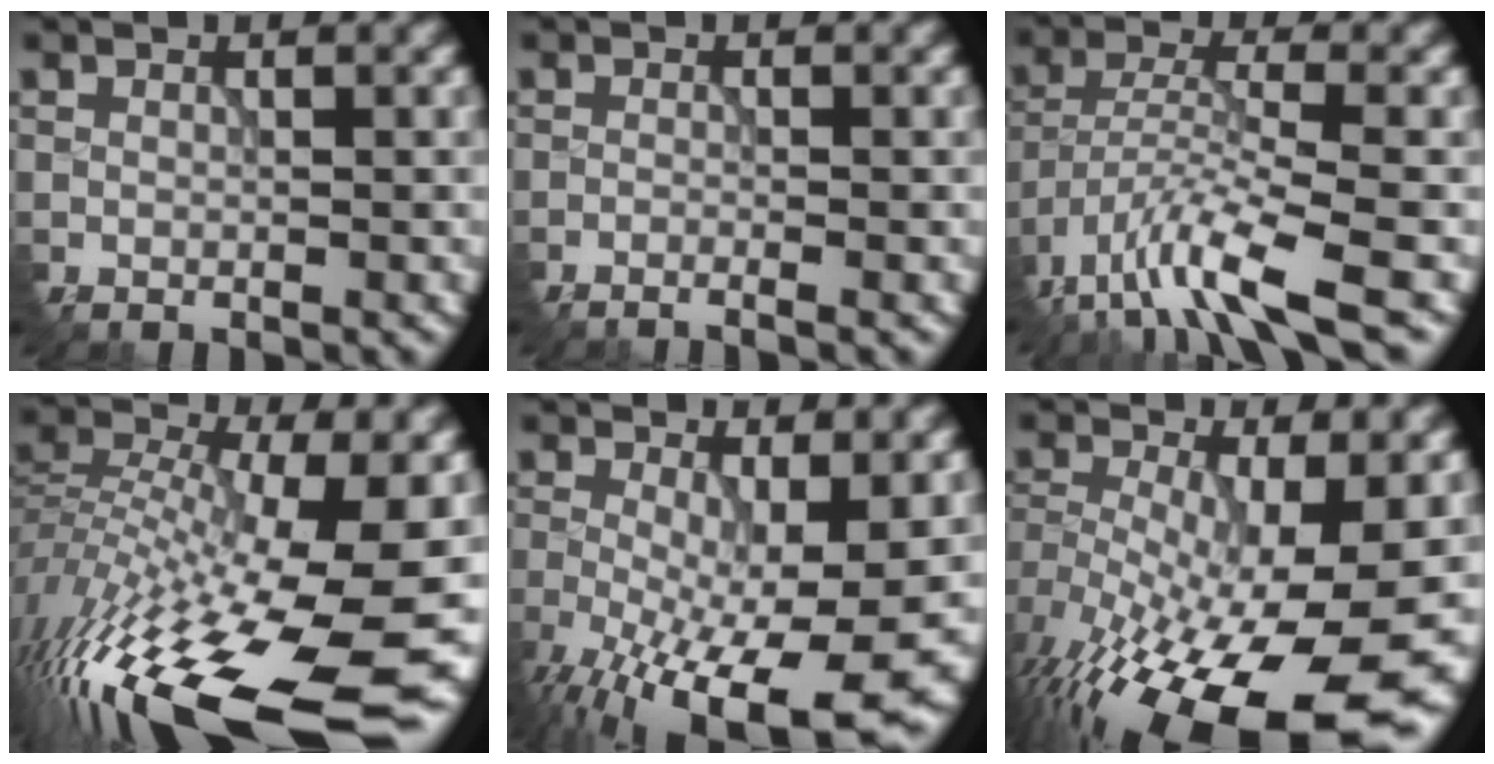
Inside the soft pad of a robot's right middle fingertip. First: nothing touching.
{"total": 1.8, "force": [-1.3, 0.3, 1.2], "torque": [-0.025, -0.004, -0.023]}
{"total": 7.6, "force": [-5.3, 1.4, 5.2], "torque": [-0.104, -0.004, -0.103]}
{"total": 17.6, "force": [-8.6, 6.3, 14.0], "torque": [-0.288, -0.017, -0.146]}
{"total": 14.5, "force": [-5.6, 6.0, 11.9], "torque": [-0.213, -0.036, -0.068]}
{"total": 18.1, "force": [-7.9, 8.0, 14.2], "torque": [-0.248, -0.049, -0.106]}